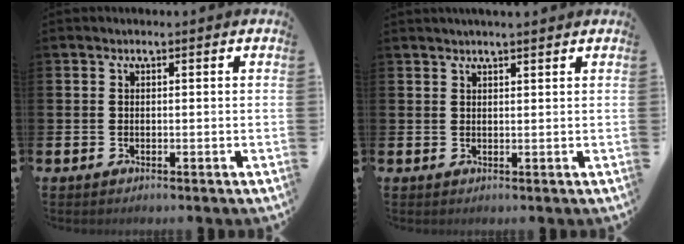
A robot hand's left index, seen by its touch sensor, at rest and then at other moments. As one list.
[{"total": 1.8, "force": [1.7, 0.0, 0.6], "torque": [-0.004, -0.004, 0.029]}]